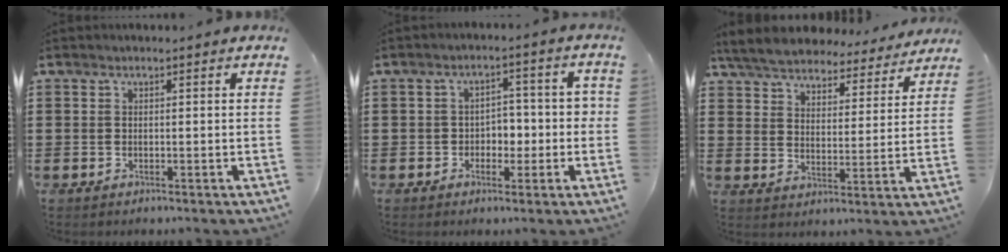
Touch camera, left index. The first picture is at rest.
{"total": 3.7, "force": [-1.0, 3.0, 2.0], "torque": [-0.039, 0.007, -0.026]}
{"total": 6.0, "force": [5.8, 0.8, 1.1], "torque": [-0.051, -0.036, 0.101]}